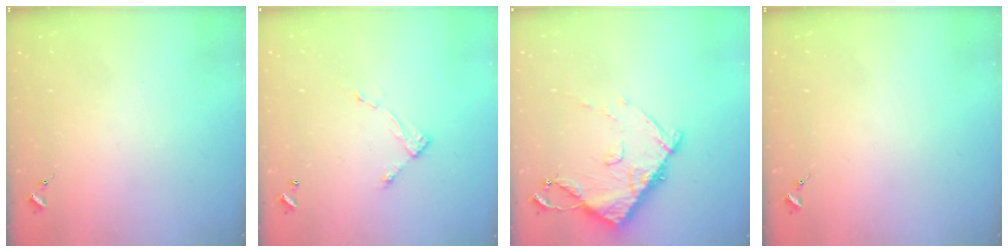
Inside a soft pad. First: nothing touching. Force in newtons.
{"total": 6.6, "press": 6.6, "slide": 0.5}
{"total": 10.7, "press": 10.7, "slide": 1.3}
{"total": 0.0}